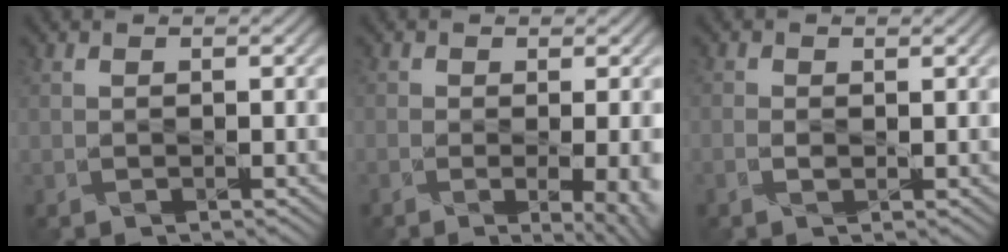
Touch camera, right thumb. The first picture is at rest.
{"total": 7.0, "force": [-1.9, 2.8, 6.2], "torque": [-0.067, -0.007, -0.013]}
{"total": 0.8, "force": [-0.2, 0.7, 0.5], "torque": [-0.016, -0.002, -0.002]}